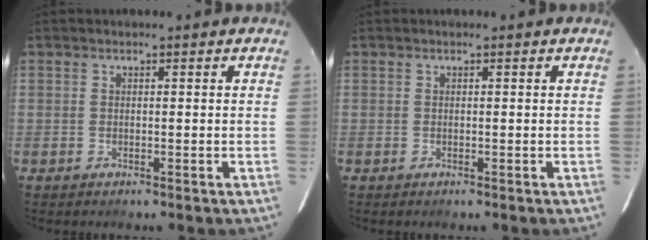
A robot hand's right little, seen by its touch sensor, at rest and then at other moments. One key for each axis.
{"total": 0.0}